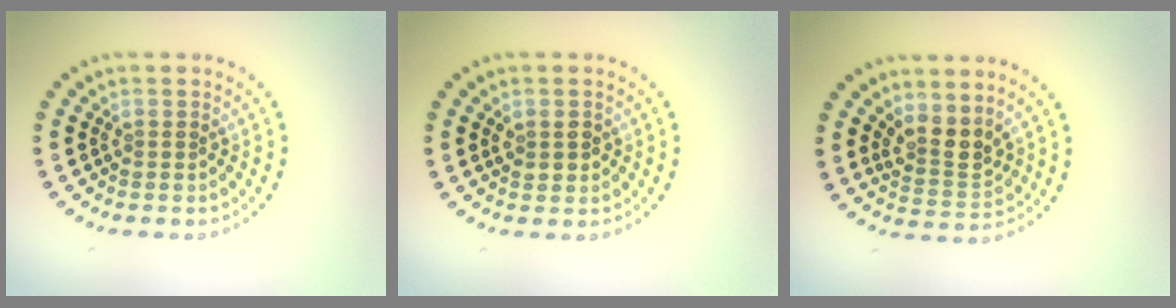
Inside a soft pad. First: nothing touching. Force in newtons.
{"total": 1.5, "press": 1.4, "slide": 0.4}
{"total": 2.9, "press": 2.4, "slide": 1.6}